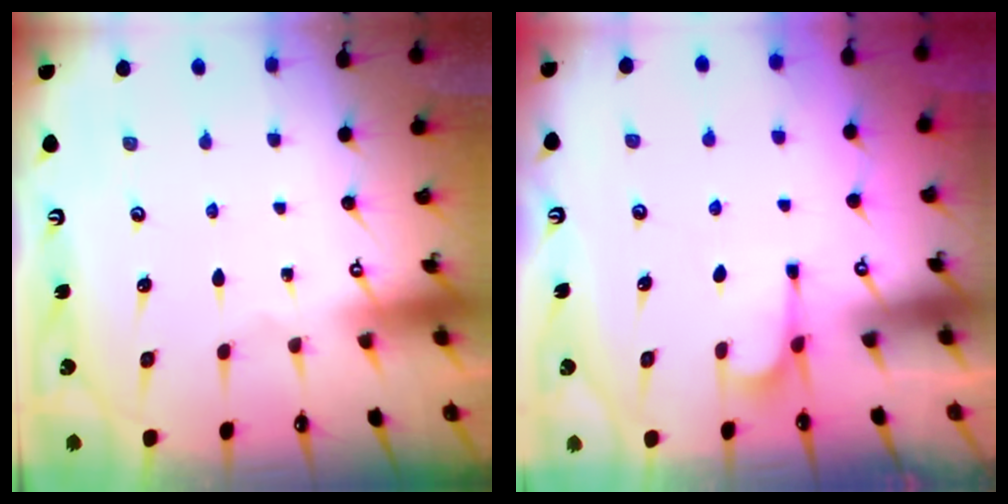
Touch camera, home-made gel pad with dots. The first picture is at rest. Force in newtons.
{"total": 2.8, "press": 2.7, "slide": 0.9}